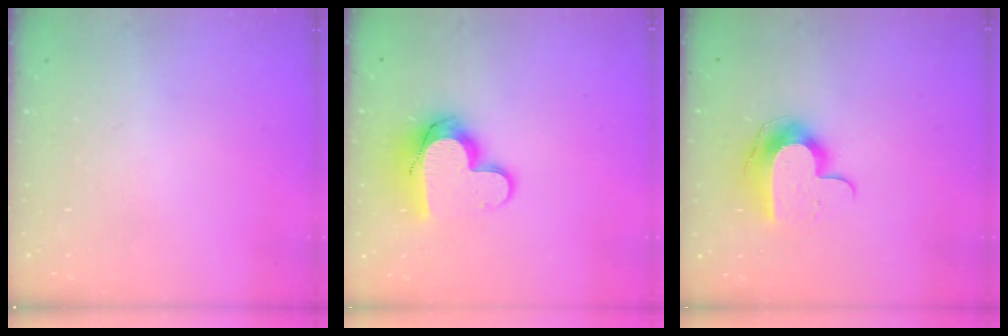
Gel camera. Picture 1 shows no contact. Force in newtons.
{"total": 12.4, "press": 12.4, "slide": 0.6}
{"total": 11.5, "press": 11.4, "slide": 0.9}